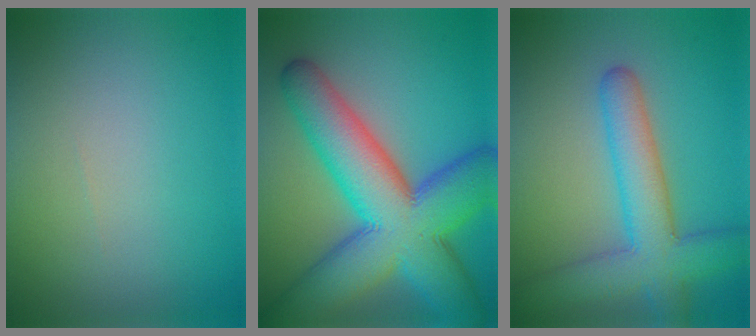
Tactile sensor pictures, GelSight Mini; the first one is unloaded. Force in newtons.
{"total": 13.7, "press": 13.7, "slide": 0.3}
{"total": 6.6, "press": 6.6, "slide": 0.4}